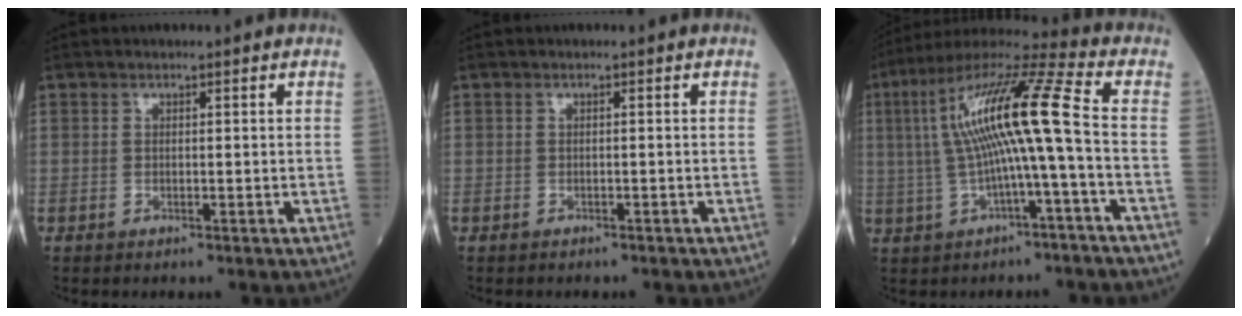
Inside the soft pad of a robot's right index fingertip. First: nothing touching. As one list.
[{"total": 1.4, "force": [-1.2, 0.5, 0.6], "torque": [-0.014, -0.001, -0.013]}, {"total": 14.2, "force": [0.2, 0.2, 14.2], "torque": [-0.265, 0.038, -0.001]}]